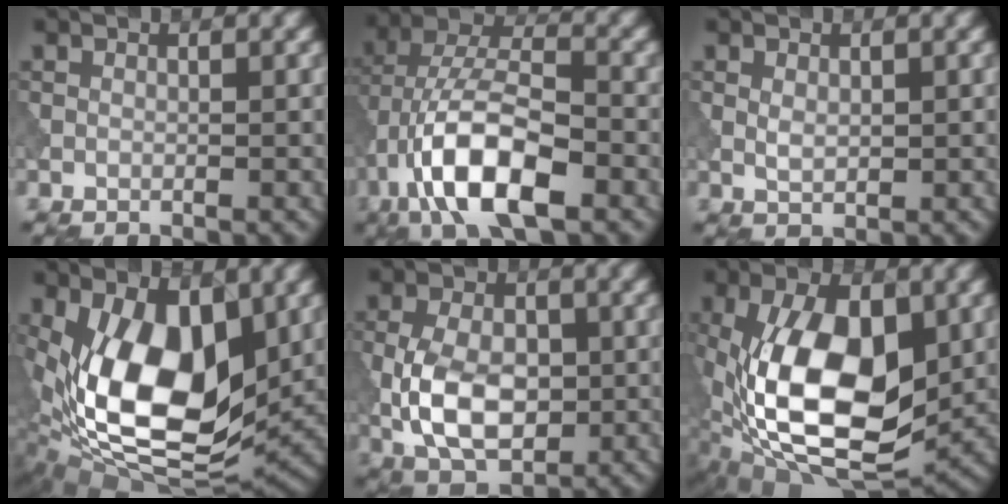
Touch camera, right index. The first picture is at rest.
{"total": 10.6, "force": [-4.4, 4.3, 8.6], "torque": [-0.160, 0.014, -0.085]}
{"total": 1.4, "force": [0.3, 0.8, 1.1], "torque": [-0.023, -0.002, 0.008]}
{"total": 12.2, "force": [1.1, 6.4, 10.3], "torque": [-0.180, -0.013, 0.019]}
{"total": 7.4, "force": [-1.2, 4.5, 5.8], "torque": [-0.116, -0.003, -0.026]}
{"total": 13.8, "force": [-0.4, 7.2, 11.8], "torque": [-0.217, -0.006, -0.009]}